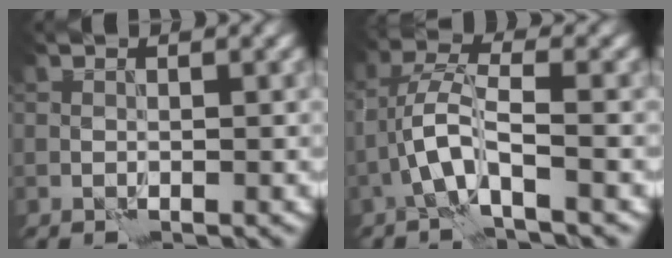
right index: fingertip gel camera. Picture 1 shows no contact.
{"total": 4.1, "force": [-1.7, 0.8, 3.6], "torque": [-0.073, 0.010, -0.037]}